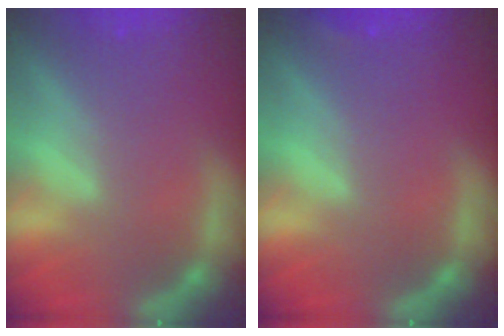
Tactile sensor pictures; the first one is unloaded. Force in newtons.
{"total": 0.9}